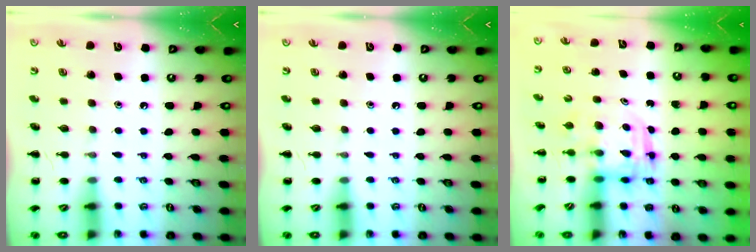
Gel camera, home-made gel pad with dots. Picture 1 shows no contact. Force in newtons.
{"total": 0.0}
{"total": 3.0, "press": 3.0, "slide": 0.3}